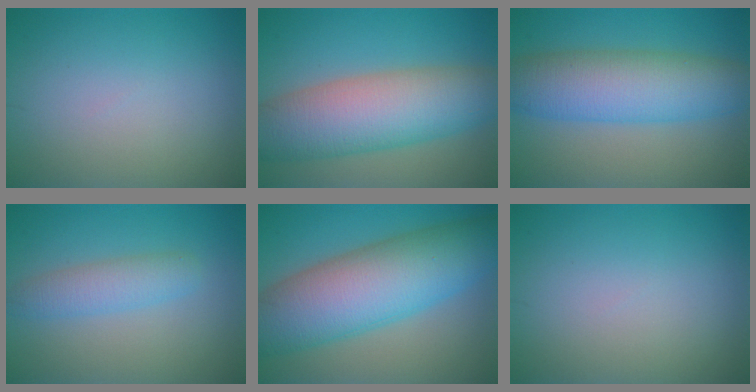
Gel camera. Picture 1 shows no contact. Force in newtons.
{"total": 10.1, "press": 10.1, "slide": 0.5}
{"total": 8.5, "press": 8.5, "slide": 0.2}
{"total": 3.0, "press": 3.0, "slide": 0.1}
{"total": 11.8, "press": 11.8, "slide": 0.0}
{"total": 0.0}